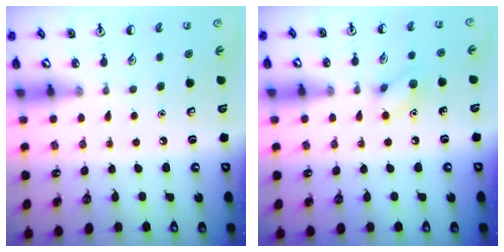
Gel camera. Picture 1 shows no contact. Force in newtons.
{"total": 7.5, "press": 7.4, "slide": 0.7}